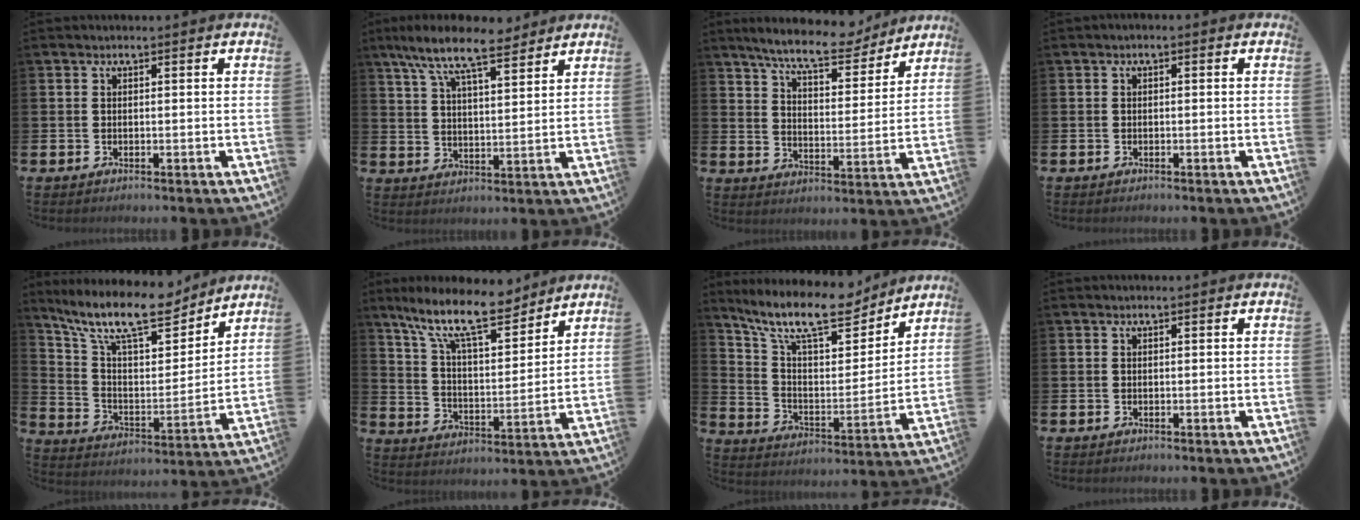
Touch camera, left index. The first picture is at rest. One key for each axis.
{"total": 9.8, "fx": 8.3, "fy": 2.4, "fz": 4.7, "tx": -0.103, "ty": -0.034, "tz": 0.147}
{"total": 9.2, "fx": 8.4, "fy": 1.6, "fz": 3.4, "tx": -0.082, "ty": -0.047, "tz": 0.148}
{"total": 0.6, "fx": -0.5, "fy": 0.3, "fz": 0.2, "tx": -0.010, "ty": 0.001, "tz": -0.010}
{"total": 13.6, "fx": 11.3, "fy": 3.7, "fz": 6.7, "tx": -0.159, "ty": -0.063, "tz": 0.196}
{"total": 12.8, "fx": 10.3, "fy": 3.5, "fz": 6.7, "tx": -0.143, "ty": -0.052, "tz": 0.178}
{"total": 13.5, "fx": 11.2, "fy": 3.7, "fz": 6.4, "tx": -0.153, "ty": -0.063, "tz": 0.196}
{"total": 0.0}